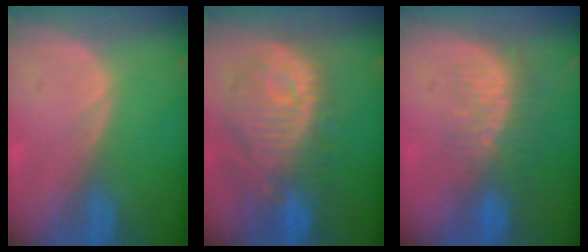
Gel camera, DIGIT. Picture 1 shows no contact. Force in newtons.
{"total": 11.9, "press": 10.8, "slide": 4.9}
{"total": 8.1, "press": 7.0, "slide": 4.0}